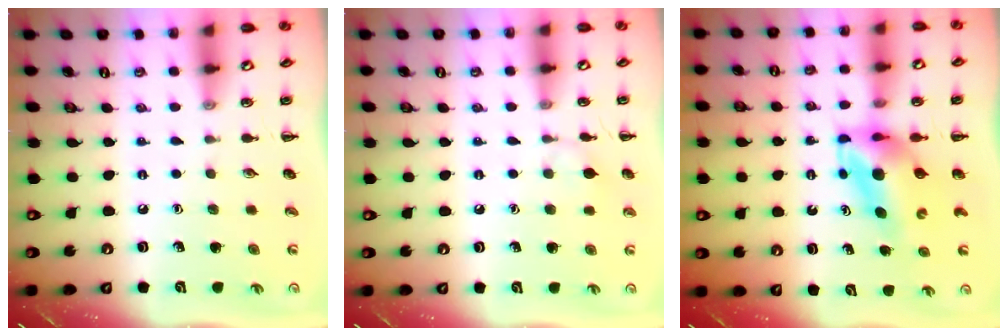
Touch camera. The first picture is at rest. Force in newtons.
{"total": 5.6, "press": 5.3, "slide": 1.8}
{"total": 5.8, "press": 5.6, "slide": 1.5}